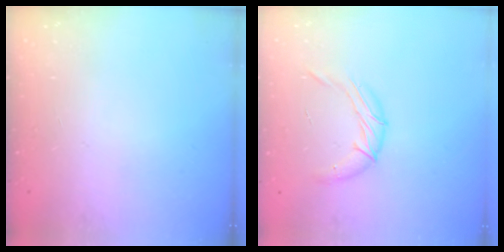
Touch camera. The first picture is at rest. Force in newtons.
{"total": 9.5, "press": 9.5, "slide": 0.7}